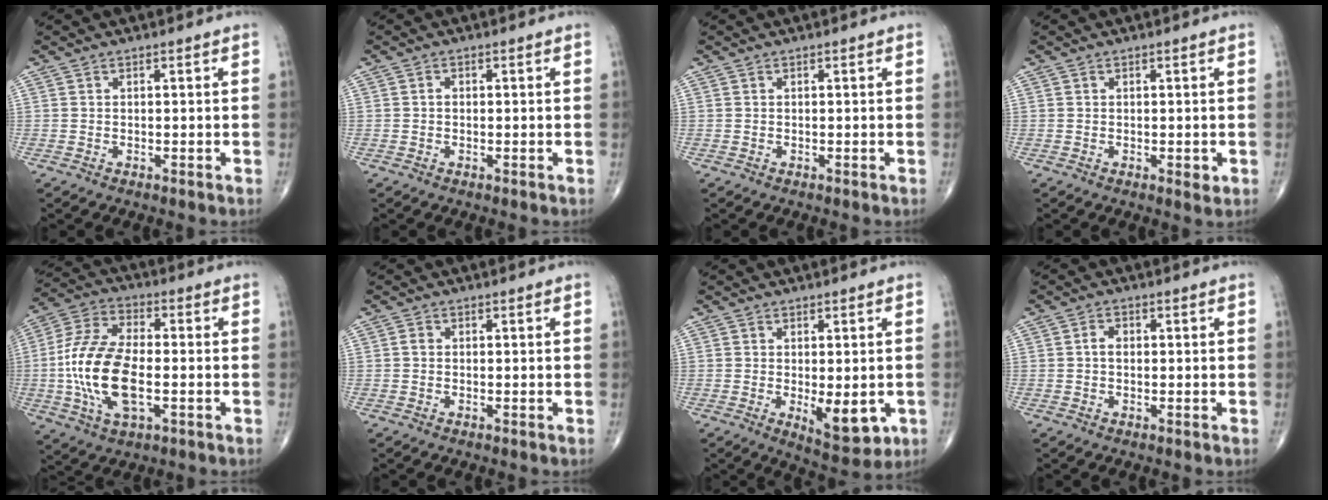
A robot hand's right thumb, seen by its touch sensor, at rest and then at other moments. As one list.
[{"total": 0.8, "force": [0.0, 0.7, 0.5], "torque": [-0.003, 0.003, -0.003]}, {"total": 0.0}, {"total": 1.5, "force": [-0.3, 0.8, 1.3], "torque": [-0.011, -0.004, -0.004]}, {"total": 16.7, "force": [-2.5, 8.1, 14.4], "torque": [-0.300, 0.015, -0.047]}, {"total": 0.9, "force": [-0.1, 0.7, 0.5], "torque": [-0.006, 0.002, -0.004]}, {"total": 8.3, "force": [-1.8, 3.6, 7.2], "torque": [-0.084, -0.018, -0.016]}, {"total": 1.9, "force": [0.0, 1.4, 1.3], "torque": [-0.019, 0.009, -0.003]}]